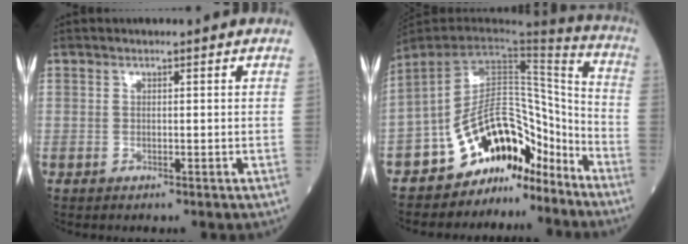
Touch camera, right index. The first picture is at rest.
{"total": 12.7, "force": [-10.0, 5.7, 5.5], "torque": [-0.071, 0.072, -0.170]}